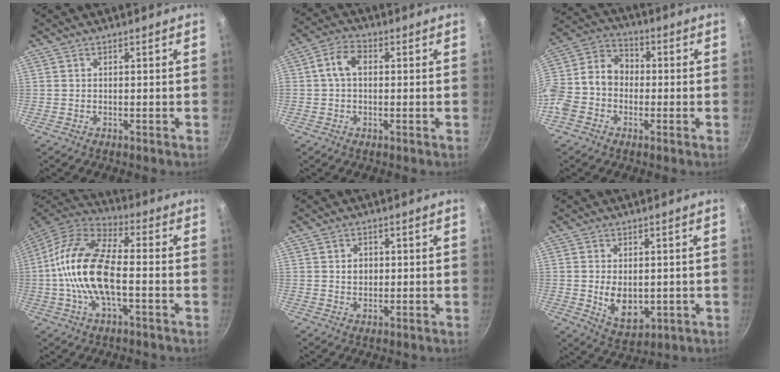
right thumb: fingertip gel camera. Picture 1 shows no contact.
{"total": 5.6, "force": [0.7, 3.8, 4.1], "torque": [-0.075, 0.019, 0.002]}
{"total": 13.9, "force": [-2.4, 11.2, 7.8], "torque": [-0.127, 0.049, -0.065]}
{"total": 17.4, "force": [-1.9, 8.1, 15.3], "torque": [-0.284, 0.037, -0.052]}
{"total": 3.0, "force": [0.5, 2.4, 1.6], "torque": [-0.014, 0.001, 0.008]}
{"total": 8.1, "force": [-0.4, 5.3, 6.1], "torque": [-0.085, -0.014, 0.011]}